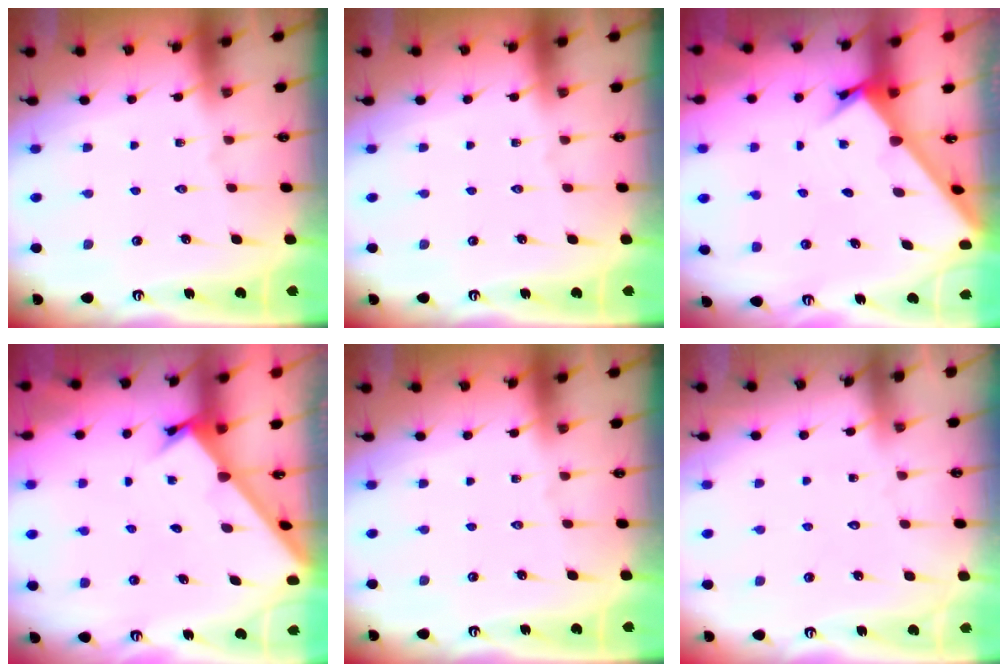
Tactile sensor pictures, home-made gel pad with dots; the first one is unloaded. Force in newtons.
{"total": 0.0}
{"total": 2.6, "press": 2.5, "slide": 0.3}
{"total": 1.9, "press": 1.9, "slide": 0.2}
{"total": 0.0}
{"total": 2.8, "press": 2.8, "slide": 0.2}